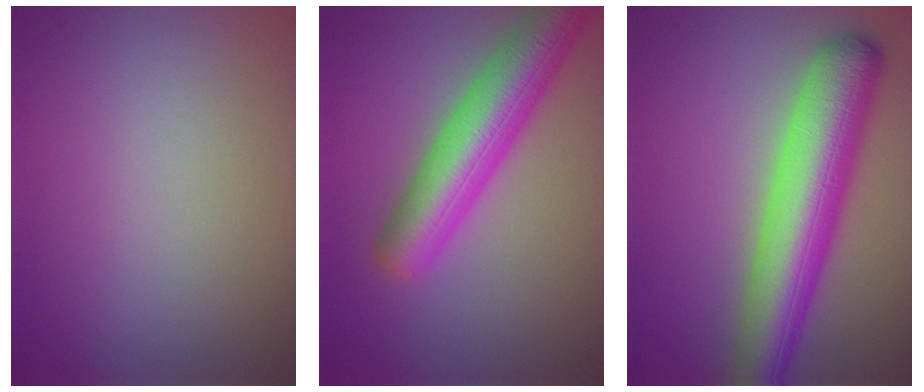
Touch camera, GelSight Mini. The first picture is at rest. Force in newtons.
{"total": 7.8, "press": 7.8, "slide": 0.3}
{"total": 9.0, "press": 8.9, "slide": 0.3}